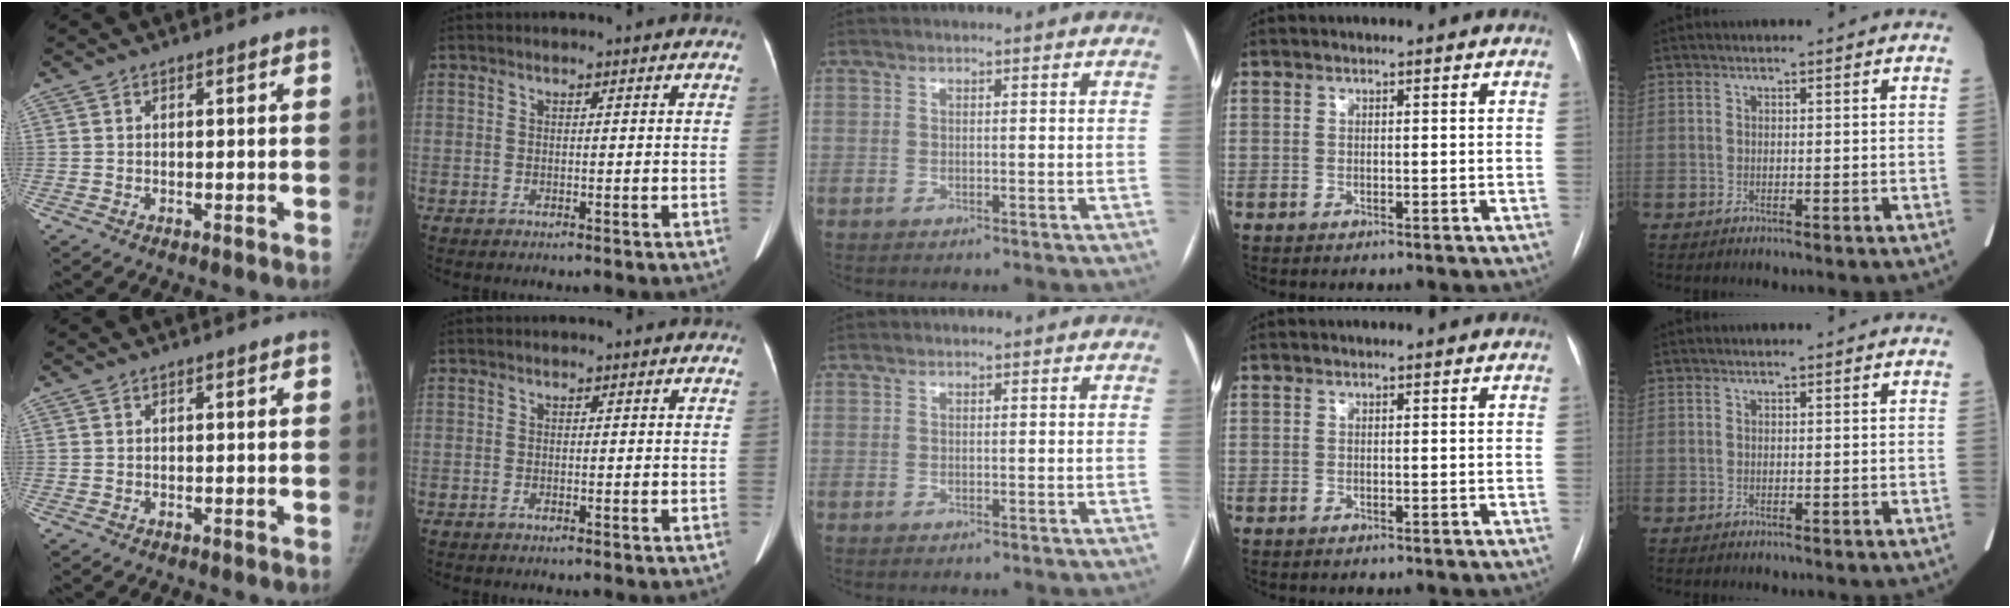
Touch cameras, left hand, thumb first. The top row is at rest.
{}